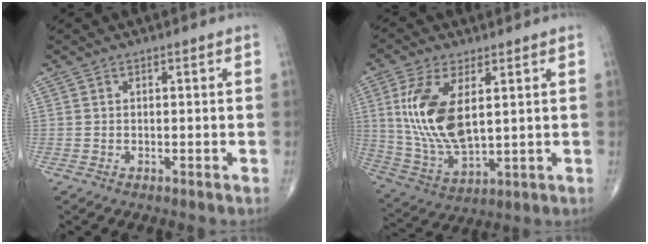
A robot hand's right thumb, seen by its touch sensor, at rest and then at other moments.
{"total": 15.0, "force": [3.4, 7.2, 12.7], "torque": [-0.262, -0.017, 0.080]}